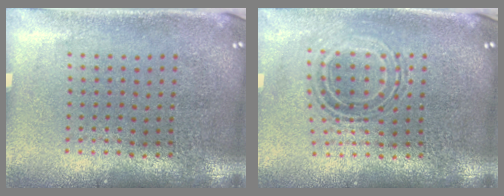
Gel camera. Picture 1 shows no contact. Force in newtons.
{"total": 0.9, "press": 0.8, "slide": 0.3}